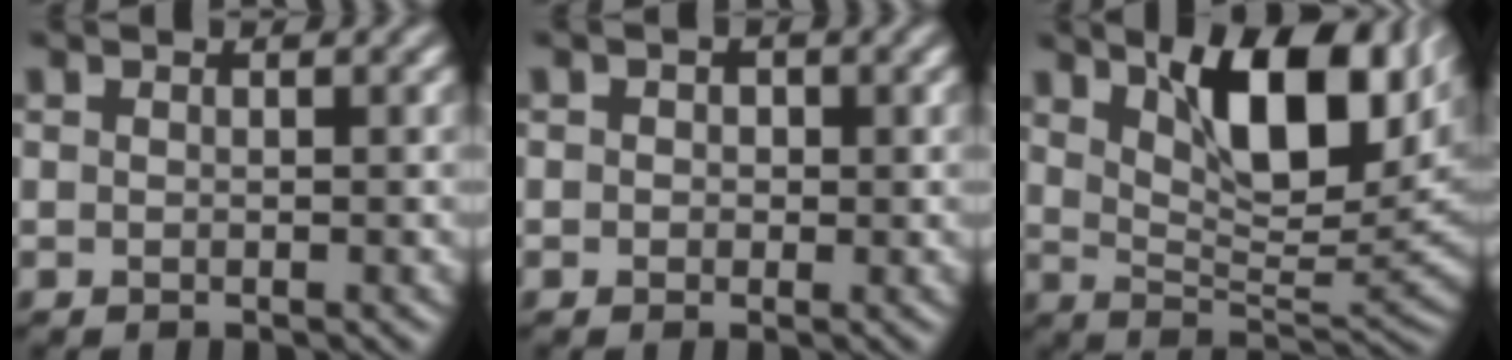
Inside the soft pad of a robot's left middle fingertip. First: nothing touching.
{"total": 1.1, "force": [0.3, 1.1, 0.2], "torque": [0.012, 0.004, -0.006]}
{"total": 10.9, "force": [5.4, 3.7, 8.6], "torque": [-0.132, 0.009, 0.091]}